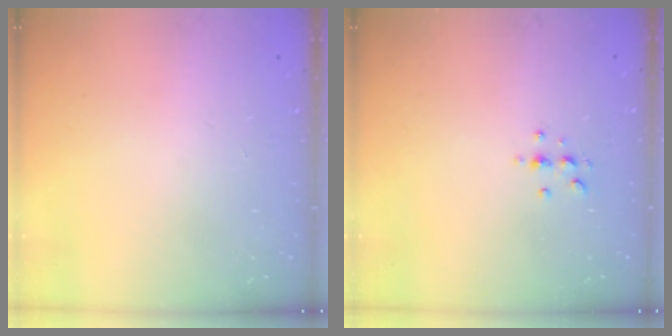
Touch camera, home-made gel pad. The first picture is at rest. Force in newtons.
{"total": 3.8, "press": 3.7, "slide": 0.4}